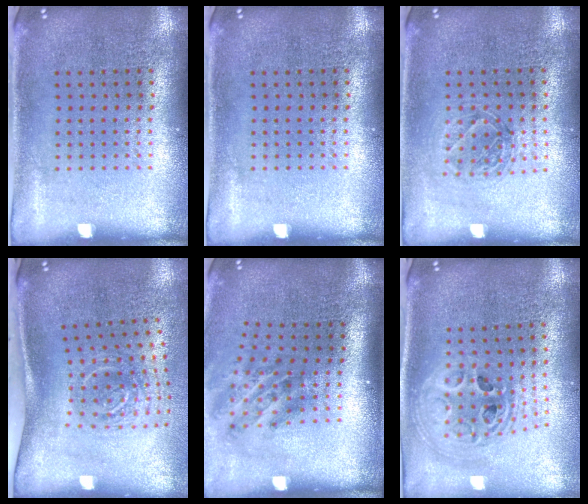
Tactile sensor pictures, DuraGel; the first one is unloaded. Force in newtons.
{"total": 0.0}
{"total": 1.2, "press": 1.0, "slide": 0.5}
{"total": 2.0, "press": 1.3, "slide": 1.5}
{"total": 1.9, "press": 1.2, "slide": 1.5}
{"total": 2.4, "press": 1.9, "slide": 1.4}